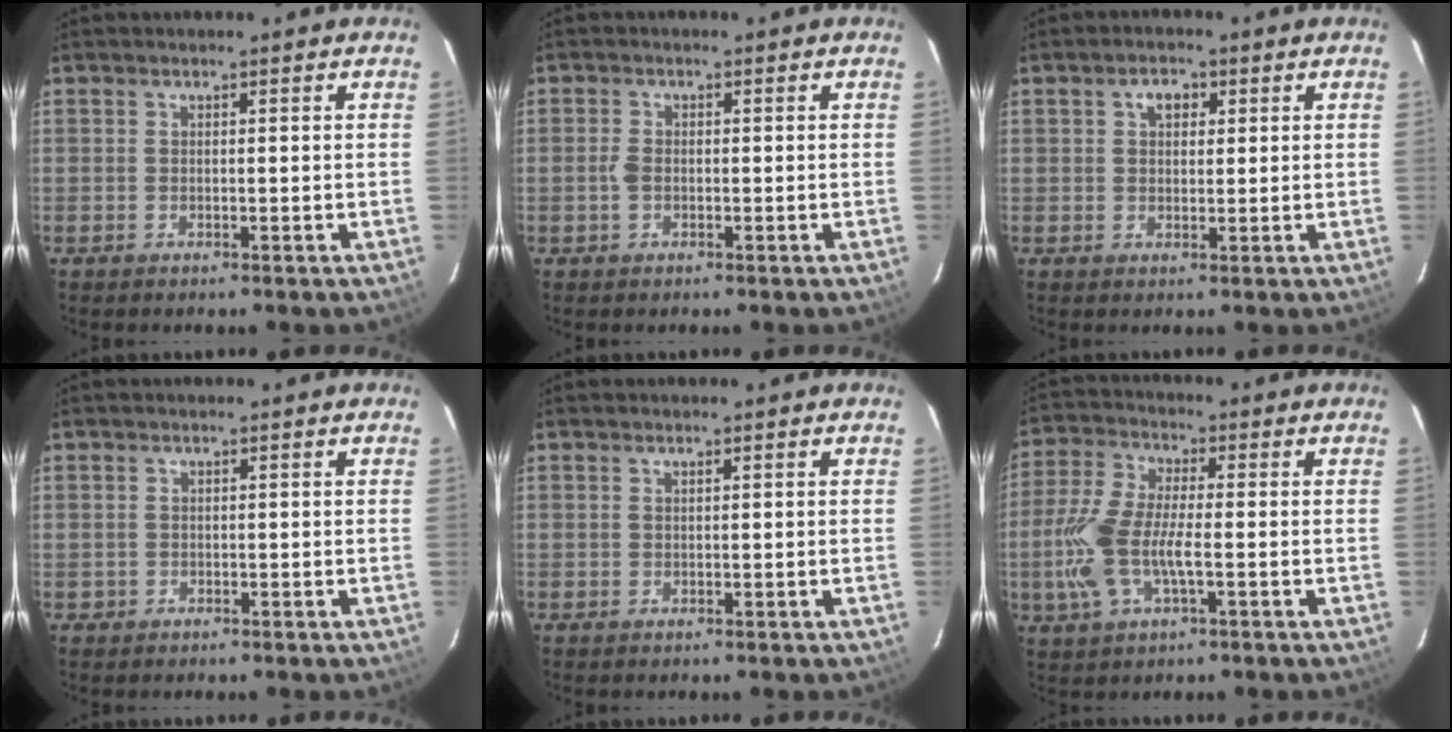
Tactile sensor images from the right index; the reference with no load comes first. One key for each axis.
{"total": 1.9, "fx": -0.4, "fy": 1.2, "fz": 1.4, "tx": -0.032, "ty": 0.003, "tz": -0.008}
{"total": 3.3, "fx": 1.2, "fy": 2.3, "fz": 2.0, "tx": -0.028, "ty": 0.012, "tz": 0.020}
{"total": 1.2, "fx": -0.3, "fy": 1.1, "fz": 0.0, "tx": -0.001, "ty": 0.004, "tz": -0.002}
{"total": 0.0}
{"total": 11.4, "fx": -2.5, "fy": 4.2, "fz": 10.3, "tx": -0.234, "ty": 0.001, "tz": -0.052}